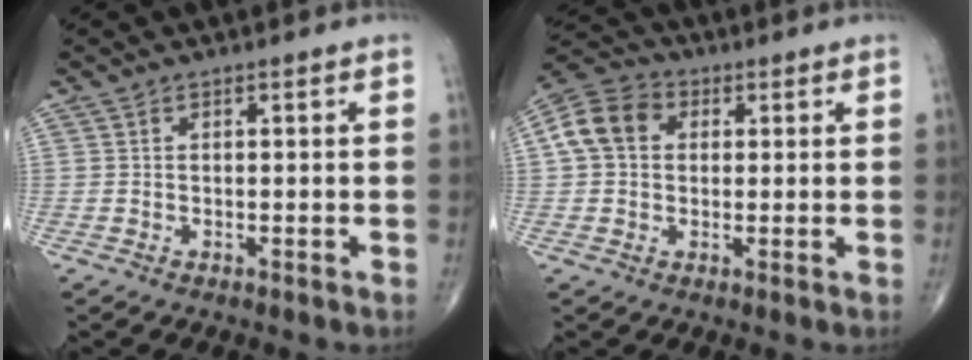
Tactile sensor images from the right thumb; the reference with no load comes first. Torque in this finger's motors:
{"motor_torque": [-0.15, 0.24, 0.41, 0.12, 0.05]}